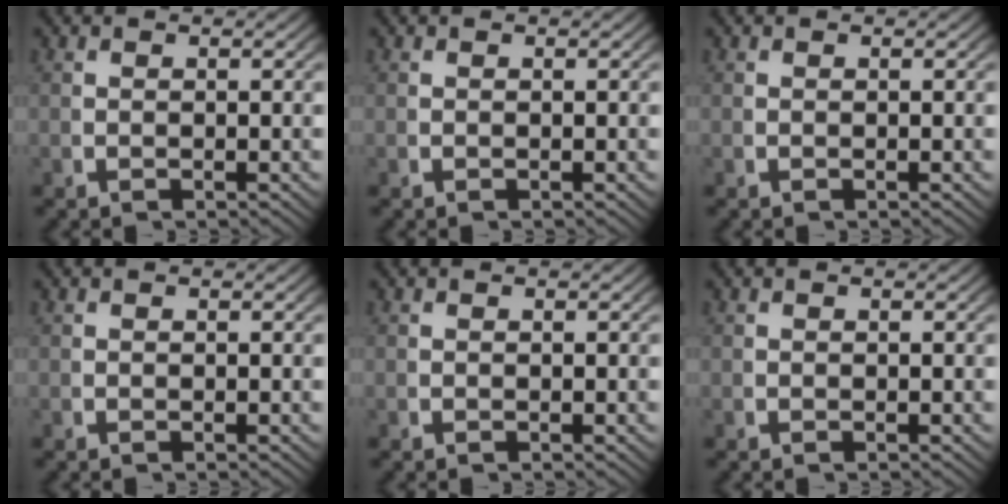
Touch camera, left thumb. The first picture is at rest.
{"total": 0.0}
{"total": 0.0}
{"total": 0.0}
{"total": 0.0}
{"total": 0.0}